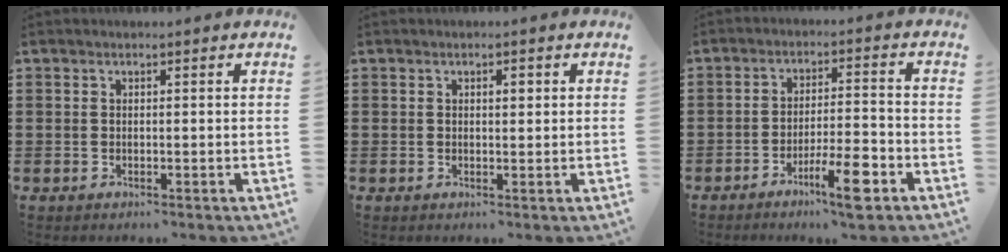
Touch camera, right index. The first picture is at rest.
{"total": 1.3, "force": [0.4, 0.5, 1.1], "torque": [-0.021, 0.005, 0.005]}
{"total": 7.8, "force": [-4.6, 1.0, 6.1], "torque": [-0.107, -0.001, -0.080]}